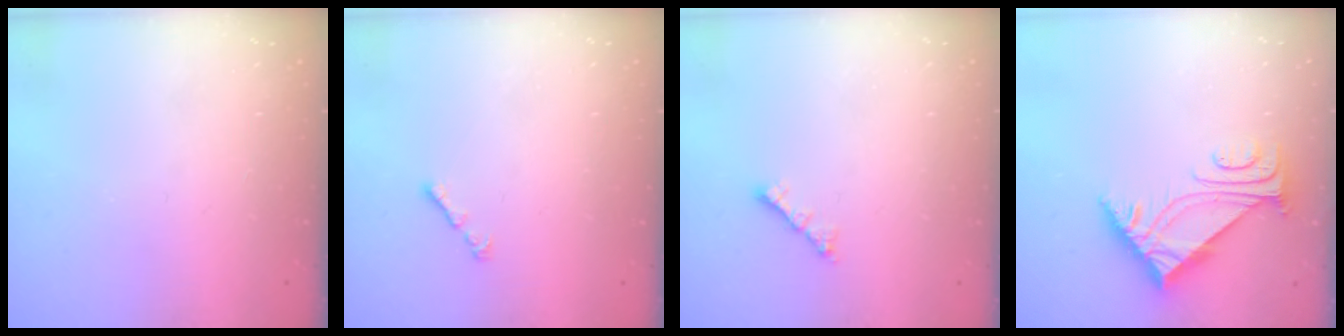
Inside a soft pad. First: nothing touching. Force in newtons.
{"total": 0.9, "press": 0.8, "slide": 0.5}
{"total": 2.0, "press": 1.9, "slide": 0.5}
{"total": 6.2, "press": 6.2, "slide": 0.7}